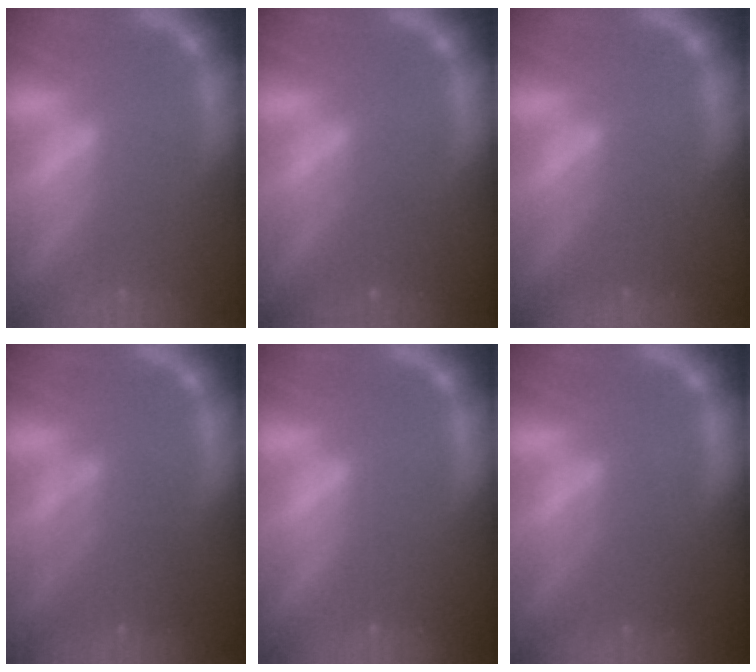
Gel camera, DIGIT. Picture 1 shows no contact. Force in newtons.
{"total": 1.9}
{"total": 2.0}
{"total": 4.0}
{"total": 0.0}
{"total": 2.4}